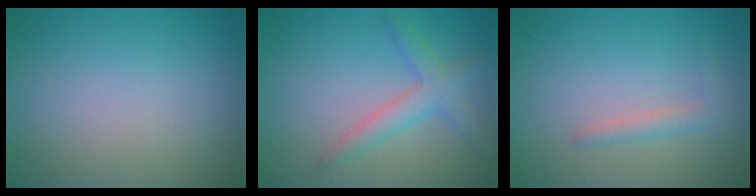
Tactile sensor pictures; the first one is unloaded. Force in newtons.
{"total": 2.9, "press": 2.9, "slide": 0.1}
{"total": 1.6, "press": 1.6, "slide": 0.1}